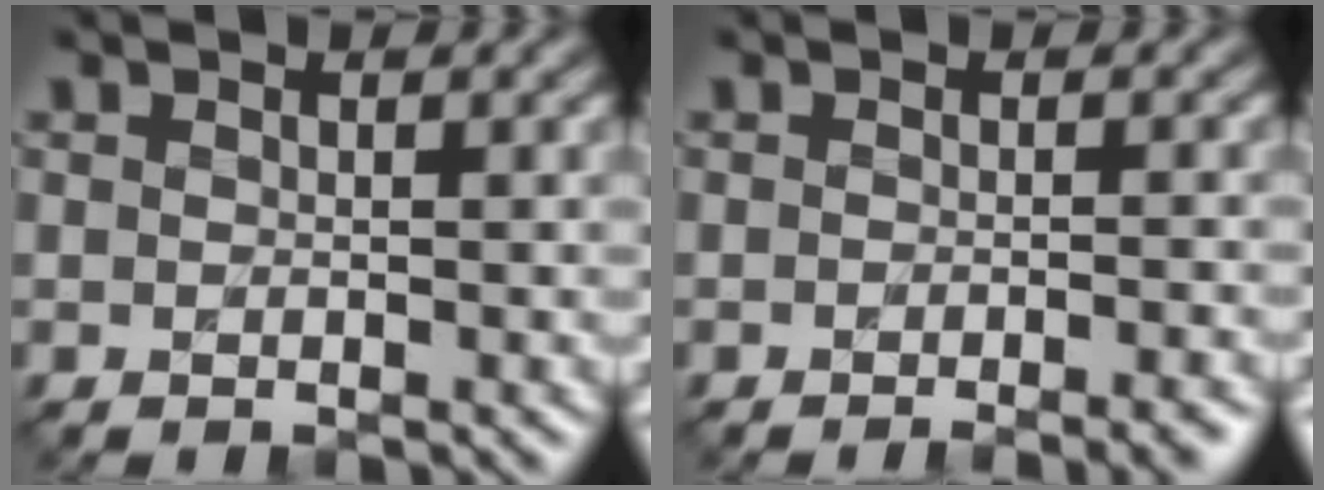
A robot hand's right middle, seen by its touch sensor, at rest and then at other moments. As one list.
[{"total": 3.0, "force": [-2.0, 0.7, 2.2], "torque": [-0.017, 0.005, -0.027]}]